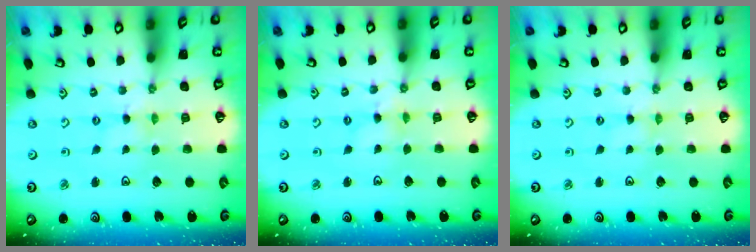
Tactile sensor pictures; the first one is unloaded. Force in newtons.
{"total": 2.5, "press": 2.5, "slide": 0.3}
{"total": 0.0}